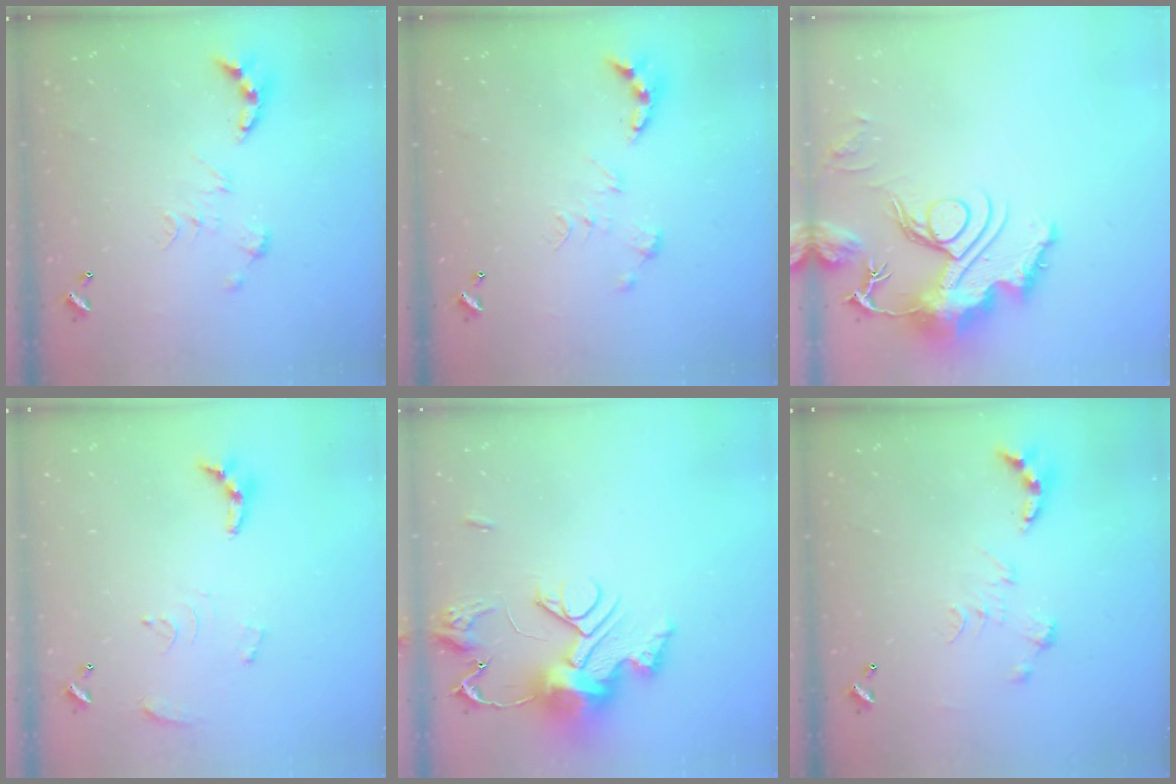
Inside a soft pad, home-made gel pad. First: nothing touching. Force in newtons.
{"total": 0.0}
{"total": 15.8, "press": 15.7, "slide": 1.8}
{"total": 8.7, "press": 8.7, "slide": 0.5}
{"total": 14.4, "press": 14.3, "slide": 1.2}
{"total": 0.0}